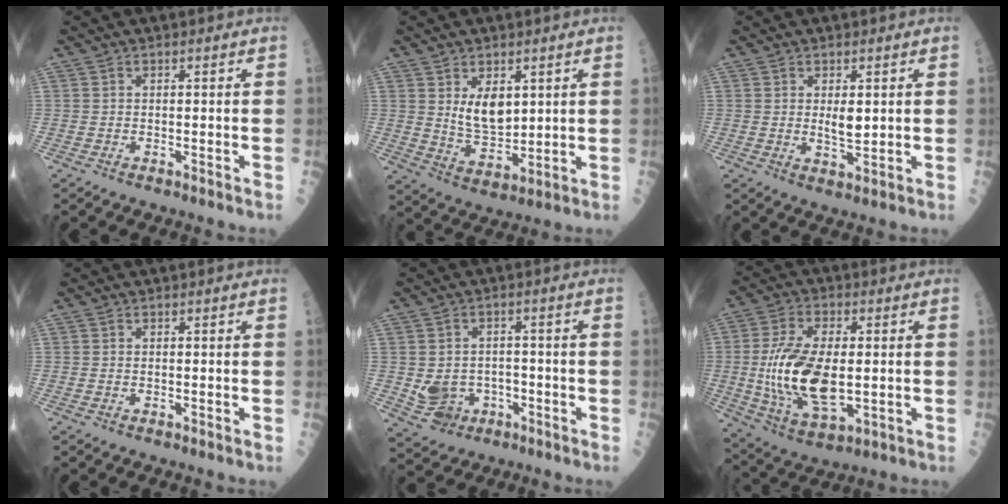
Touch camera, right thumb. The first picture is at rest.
{"total": 7.5, "force": [2.5, 4.4, 5.5], "torque": [-0.072, -0.027, 0.056]}
{"total": 3.5, "force": [0.7, 1.4, 3.1], "torque": [-0.048, -0.010, 0.017]}
{"total": 0.0}
{"total": 6.6, "force": [-1.5, 5.6, 3.1], "torque": [-0.024, 0.014, -0.015]}
{"total": 17.3, "force": [-0.6, 8.3, 15.2], "torque": [-0.296, -0.013, -0.003]}